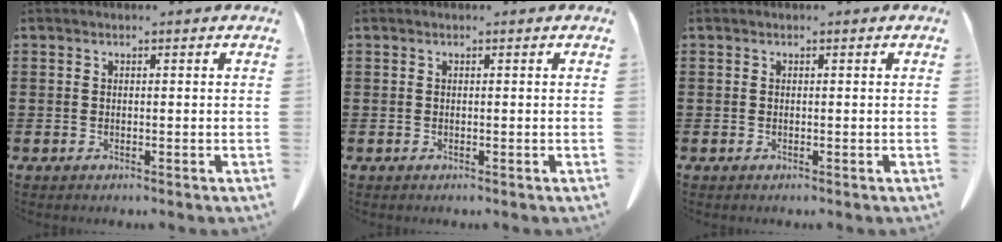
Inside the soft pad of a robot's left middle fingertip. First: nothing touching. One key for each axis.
{"total": 0.0}
{"total": 0.0}